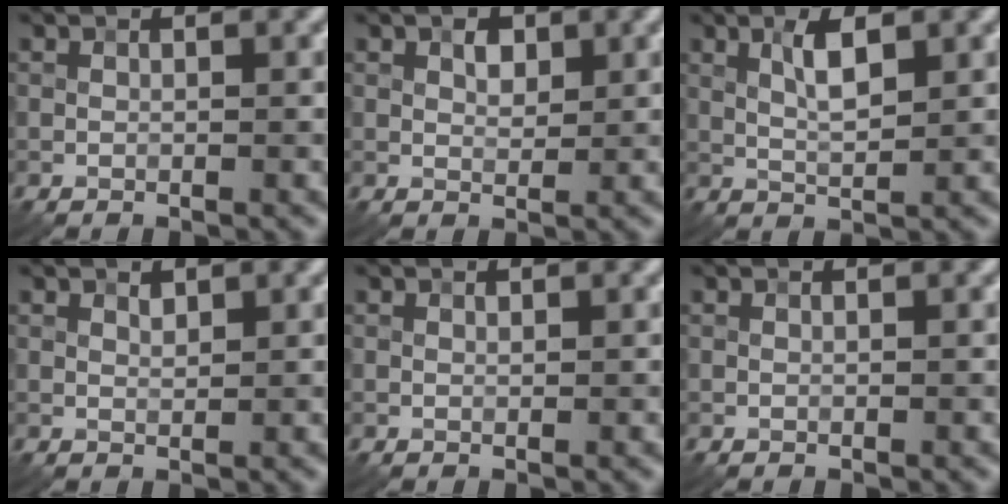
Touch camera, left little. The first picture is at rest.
{"total": 1.7, "force": [0.8, 1.0, 1.1], "torque": [-0.015, 0.002, 0.013]}
{"total": 3.0, "force": [1.1, 0.9, 2.6], "torque": [-0.053, 0.002, 0.020]}
{"total": 0.8, "force": [0.6, 0.3, 0.4], "torque": [-0.009, -0.002, 0.011]}
{"total": 0.0}
{"total": 0.0}